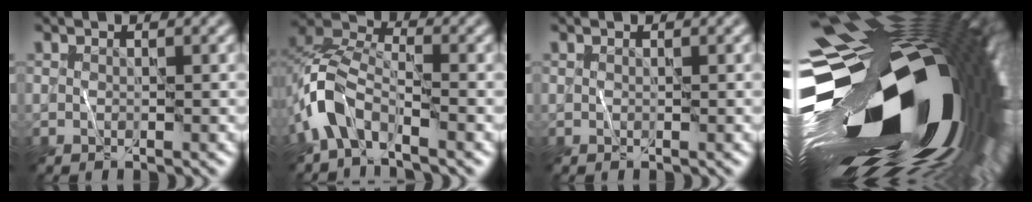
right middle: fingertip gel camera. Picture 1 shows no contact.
{"total": 5.5, "force": [-3.2, 2.9, 3.4], "torque": [-0.062, 0.003, -0.076]}
{"total": 0.0}
{"total": 21.6, "force": [-3.6, 11.6, 17.8], "torque": [-0.308, -0.047, -0.051]}